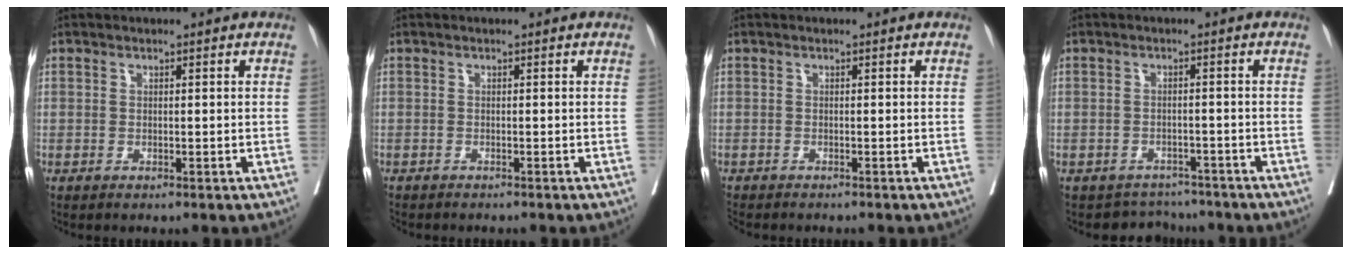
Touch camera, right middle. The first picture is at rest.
{"total": 1.4, "force": [-1.3, 0.4, 0.3], "torque": [-0.012, -0.004, -0.023]}
{"total": 1.8, "force": [-1.8, 0.4, 0.3], "torque": [-0.011, -0.006, -0.032]}
{"total": 4.2, "force": [-3.7, 1.7, -0.8], "torque": [0.013, 0.016, -0.053]}